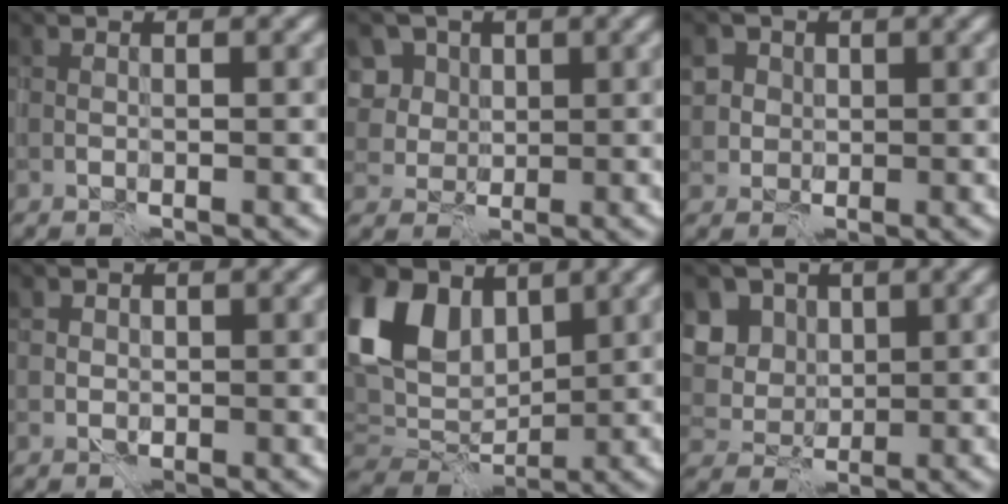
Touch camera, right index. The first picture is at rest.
{"total": 7.5, "force": [3.1, 6.1, 2.9], "torque": [-0.066, 0.017, 0.041]}
{"total": 4.4, "force": [1.4, 3.8, 1.5], "torque": [-0.038, 0.011, 0.025]}
{"total": 0.7, "force": [0.2, 0.7, 0.0], "torque": [0.002, 0.001, 0.005]}
{"total": 9.4, "force": [3.3, 6.3, 6.2], "torque": [-0.130, 0.006, 0.056]}
{"total": 5.8, "force": [2.6, 4.7, 2.3], "torque": [-0.057, 0.002, 0.041]}